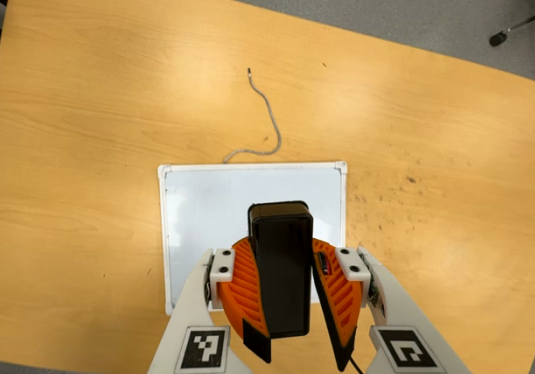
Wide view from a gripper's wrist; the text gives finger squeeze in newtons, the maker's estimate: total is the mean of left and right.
{"total": 11.2, "left": 10.9, "right": 11.4}